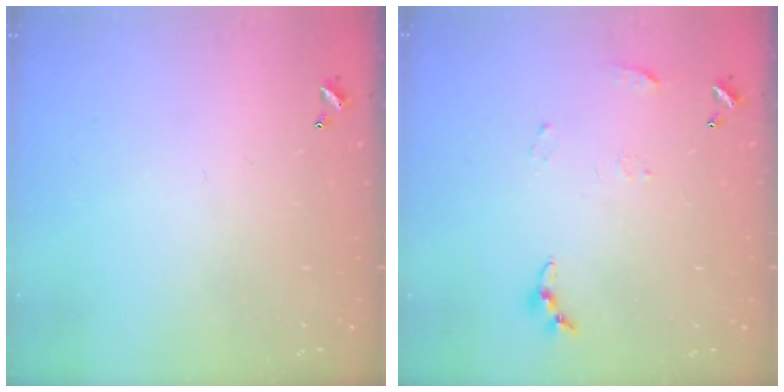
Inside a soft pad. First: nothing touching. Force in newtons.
{"total": 6.4, "press": 6.4, "slide": 0.7}